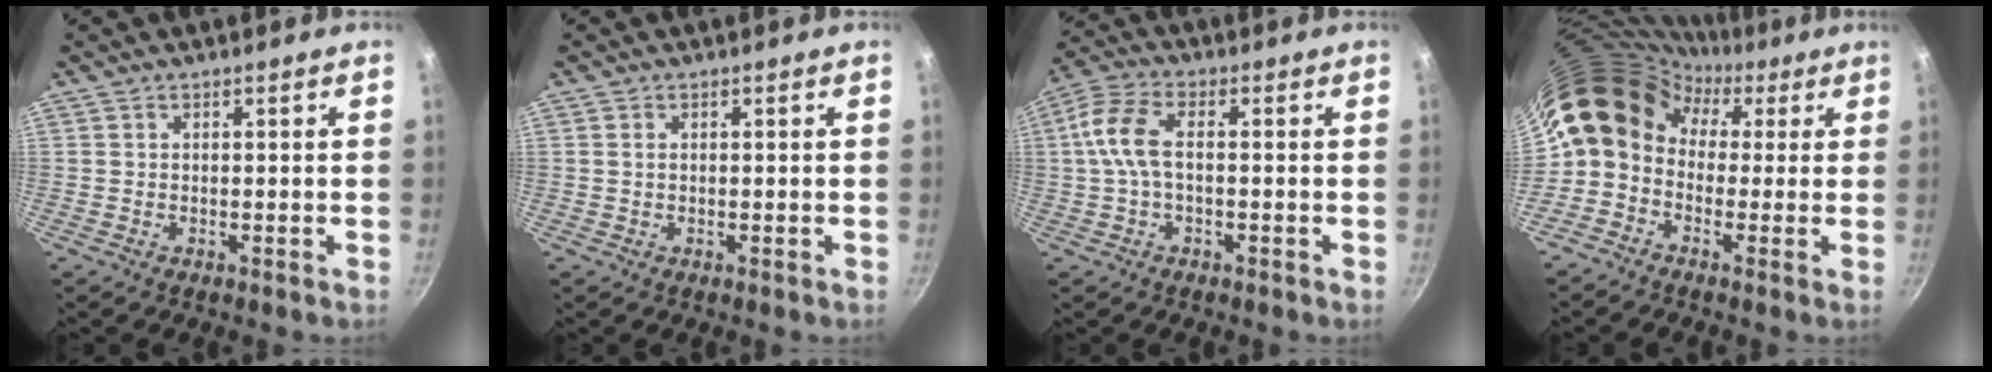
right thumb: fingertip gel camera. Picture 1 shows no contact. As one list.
[{"total": 0.8, "force": [0.2, 0.6, 0.6], "torque": [-0.010, 0.002, 0.003]}, {"total": 8.2, "force": [0.0, 4.3, 7.0], "torque": [-0.156, 0.024, -0.013]}, {"total": 13.2, "force": [1.2, 11.0, 7.2], "torque": [-0.102, 0.047, -0.009]}]